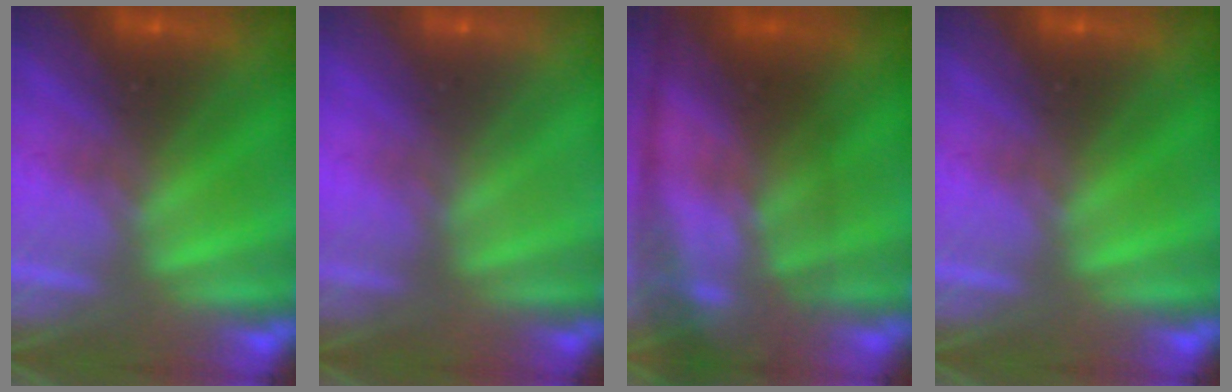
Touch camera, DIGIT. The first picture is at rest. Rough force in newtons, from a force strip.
{"total": 2.9}
{"total": 7.2}
{"total": 0.0}